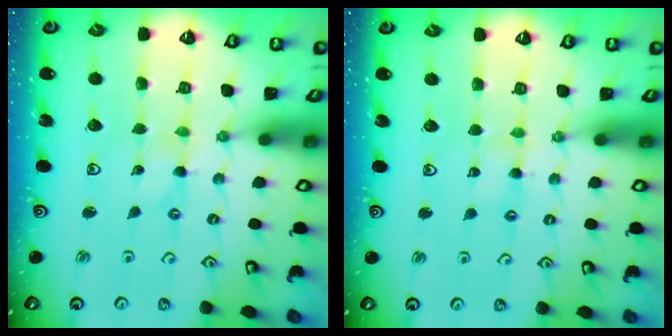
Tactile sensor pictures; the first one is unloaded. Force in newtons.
{"total": 2.6, "press": 2.6, "slide": 0.3}